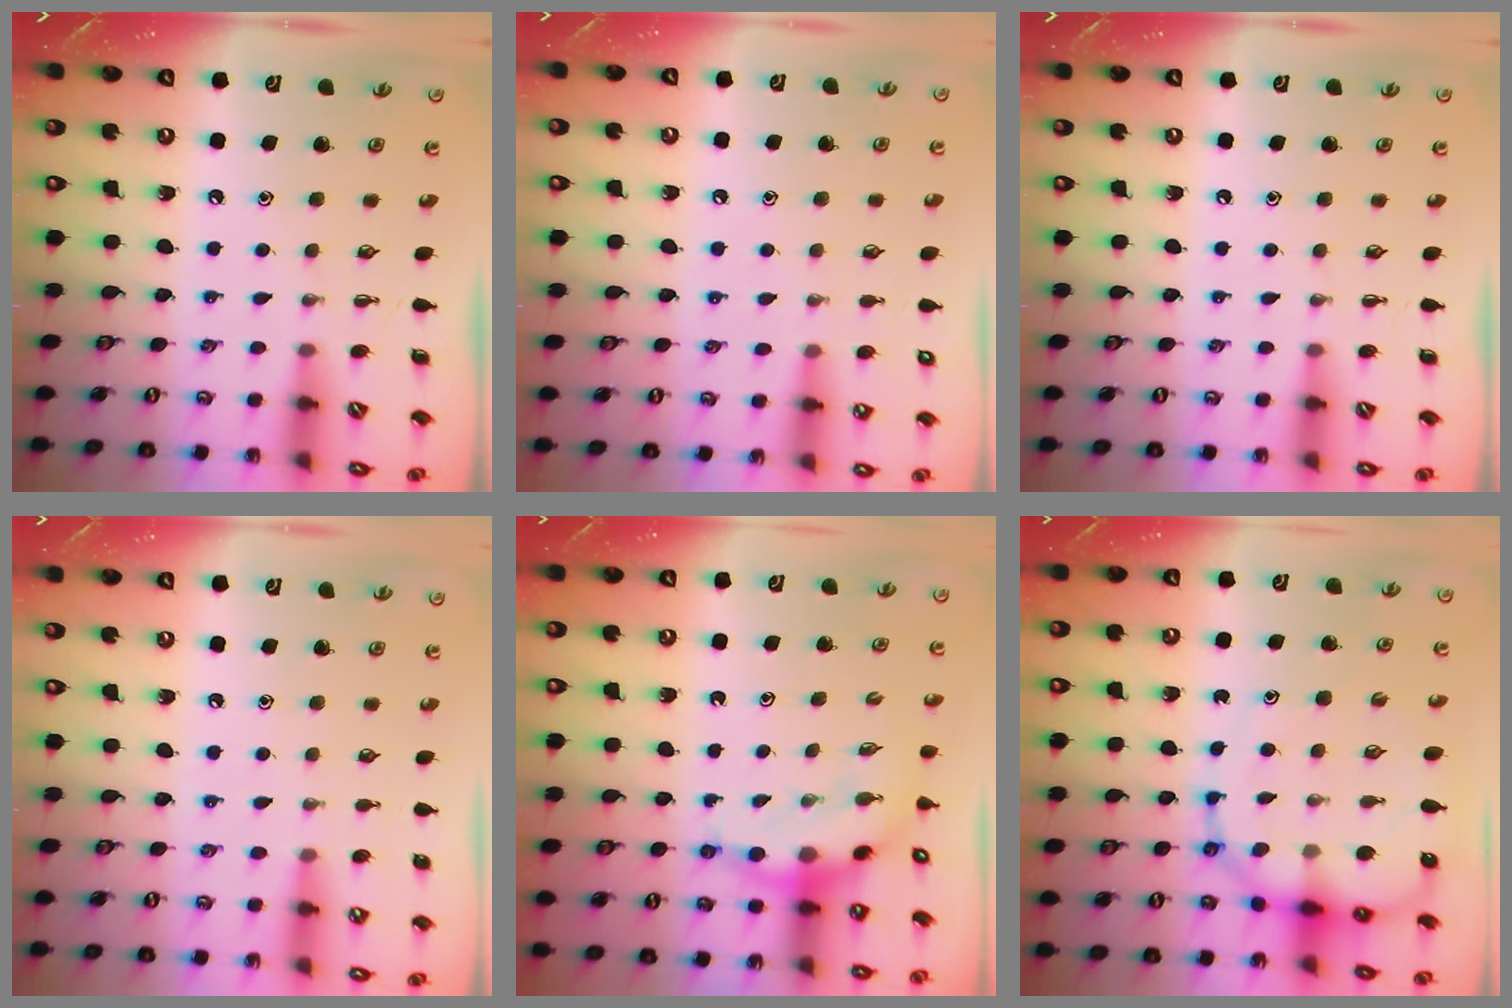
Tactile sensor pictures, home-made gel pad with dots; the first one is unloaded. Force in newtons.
{"total": 7.0, "press": 6.5, "slide": 2.4}
{"total": 0.0}
{"total": 6.6, "press": 6.3, "slide": 1.9}
{"total": 7.7, "press": 7.6, "slide": 0.9}
{"total": 12.8, "press": 12.3, "slide": 3.5}